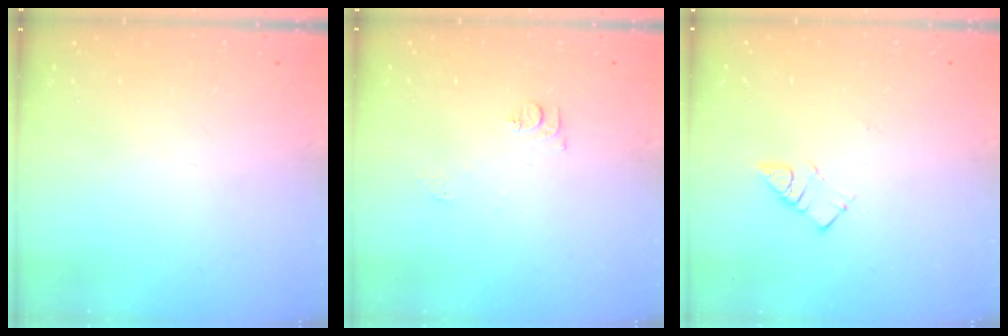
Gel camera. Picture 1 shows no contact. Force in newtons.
{"total": 6.7, "press": 6.7, "slide": 0.8}
{"total": 4.6, "press": 4.6, "slide": 0.2}